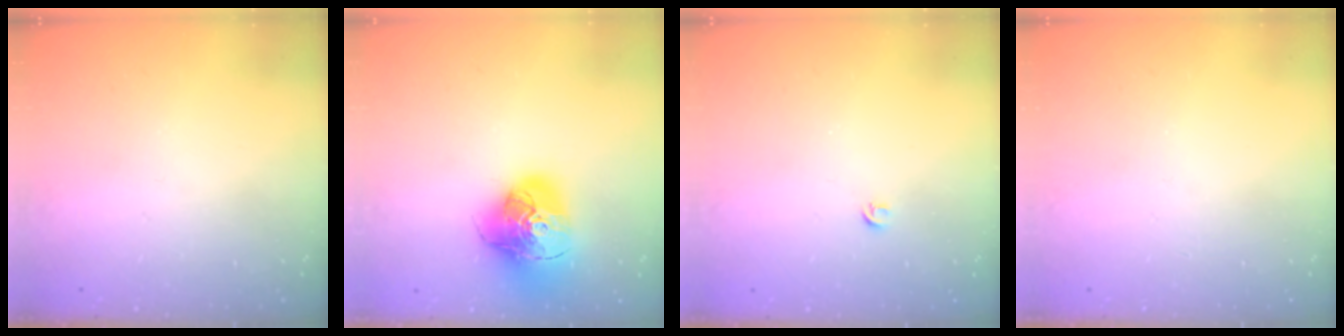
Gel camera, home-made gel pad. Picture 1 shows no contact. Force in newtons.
{"total": 20.1, "press": 20.0, "slide": 2.6}
{"total": 3.4, "press": 3.3, "slide": 0.6}
{"total": 0.0}